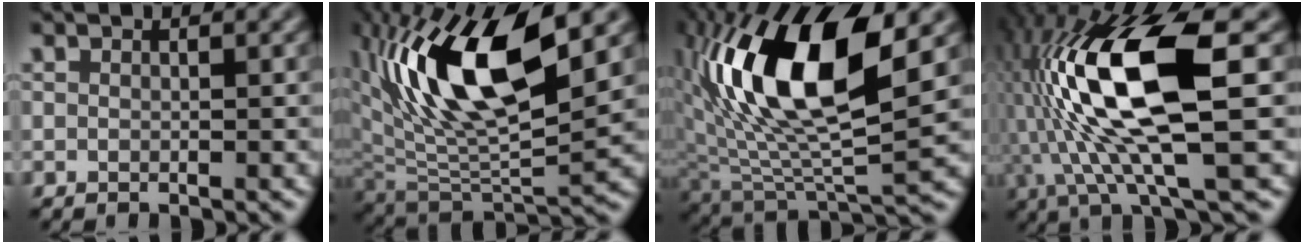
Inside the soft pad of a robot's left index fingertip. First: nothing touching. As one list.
[{"total": 12.7, "force": [4.9, 5.1, 10.6], "torque": [-0.201, 0.000, 0.094]}, {"total": 14.5, "force": [4.2, 5.8, 12.6], "torque": [-0.241, 0.006, 0.078]}, {"total": 13.3, "force": [0.3, 3.9, 12.8], "torque": [-0.253, 0.008, 0.004]}]